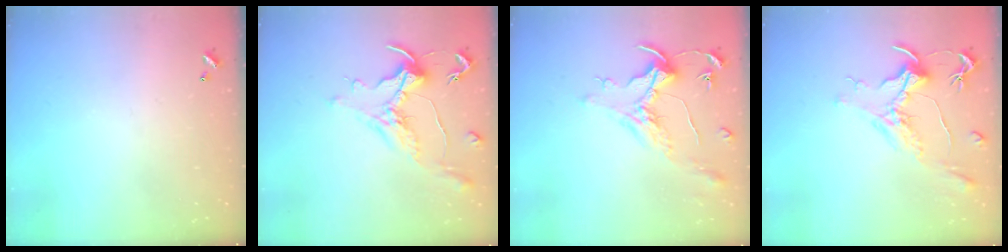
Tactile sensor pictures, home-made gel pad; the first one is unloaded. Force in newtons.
{"total": 1.2, "press": 1.0, "slide": 0.5}
{"total": 1.6, "press": 1.4, "slide": 0.7}
{"total": 1.6, "press": 1.3, "slide": 0.9}